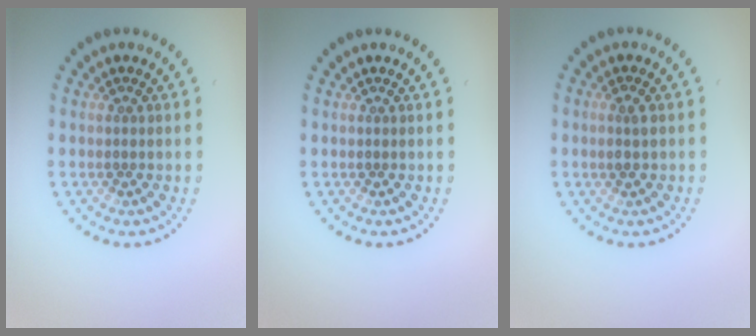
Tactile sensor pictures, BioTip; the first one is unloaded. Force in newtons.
{"total": 0.0}
{"total": 1.3, "press": 1.3, "slide": 0.4}